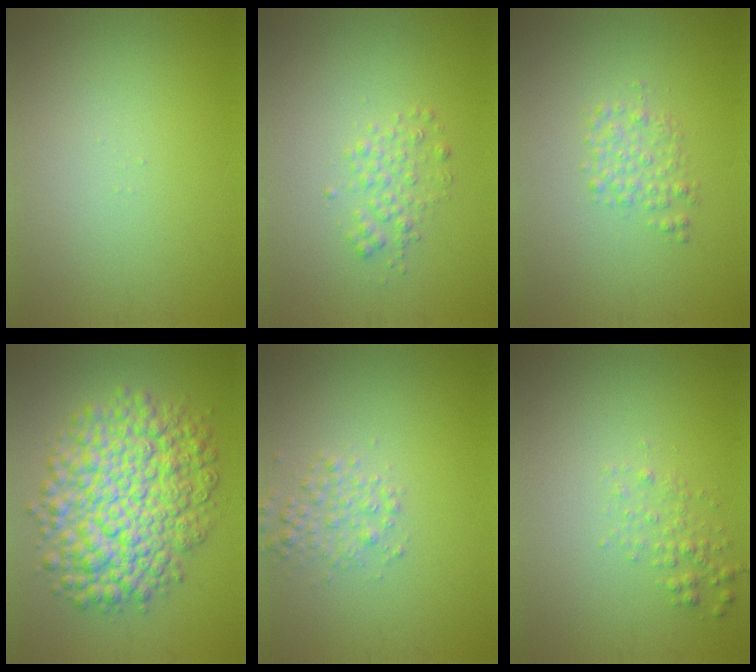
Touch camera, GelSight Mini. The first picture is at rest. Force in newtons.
{"total": 1.7, "press": 1.7, "slide": 0.0}
{"total": 1.8, "press": 1.8, "slide": 0.0}
{"total": 9.9, "press": 9.9, "slide": 0.2}
{"total": 2.1, "press": 2.1, "slide": 0.0}
{"total": 1.5, "press": 1.5, "slide": 0.1}